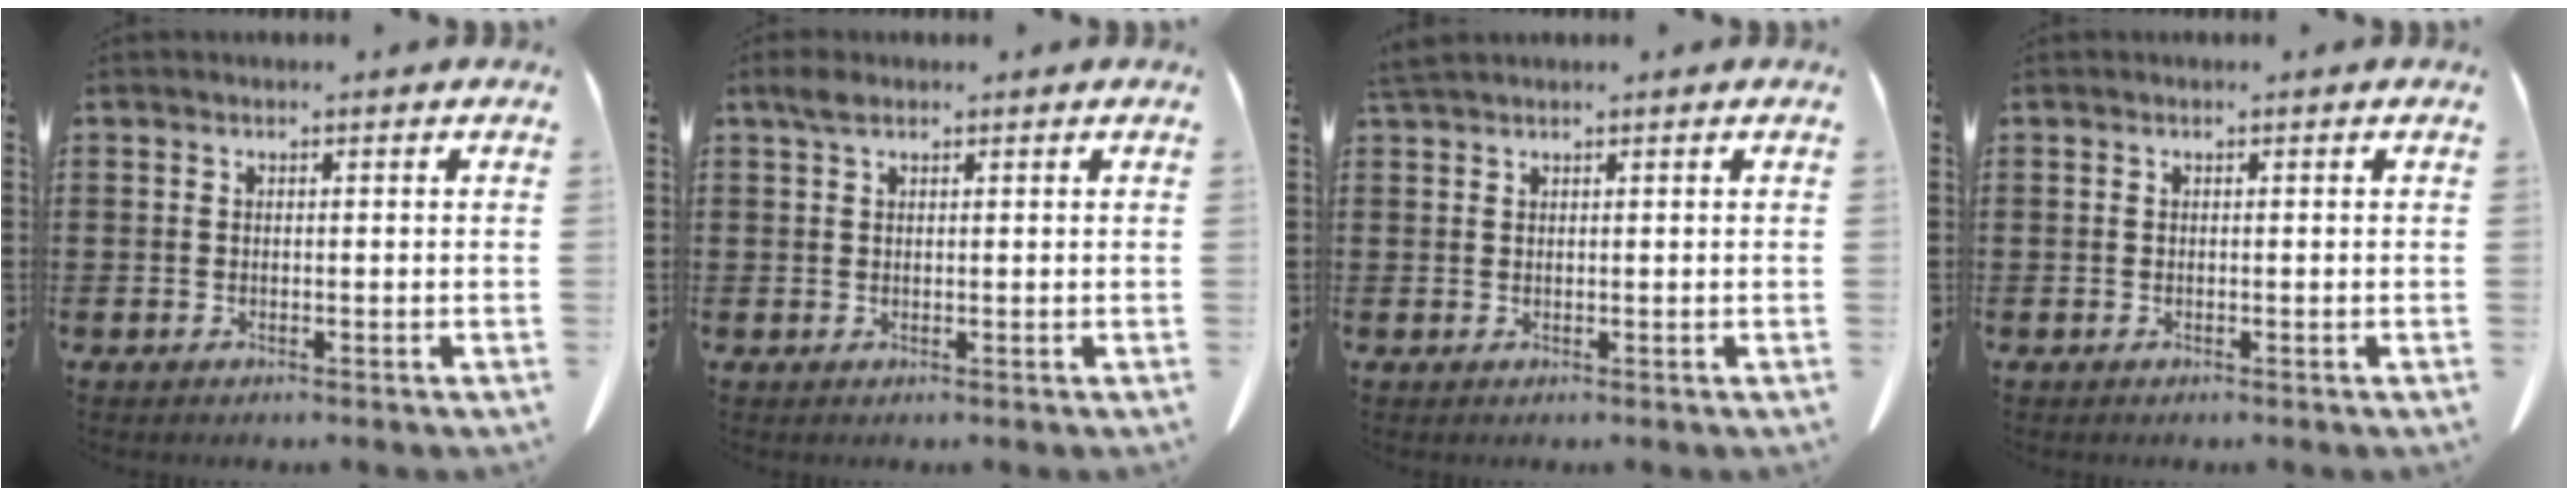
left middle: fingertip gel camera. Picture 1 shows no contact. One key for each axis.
{"total": 1.8, "fx": 1.1, "fy": 0.9, "fz": 1.2, "tx": -0.028, "ty": 0.004, "tz": 0.020}
{"total": 1.5, "fx": 1.4, "fy": 0.1, "fz": 0.7, "tx": -0.017, "ty": -0.001, "tz": 0.027}
{"total": 0.0}